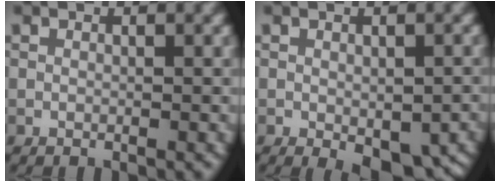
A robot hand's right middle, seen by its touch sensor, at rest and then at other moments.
{"total": 5.6, "force": [-2.5, 2.7, 4.2], "torque": [-0.056, -0.021, -0.022]}